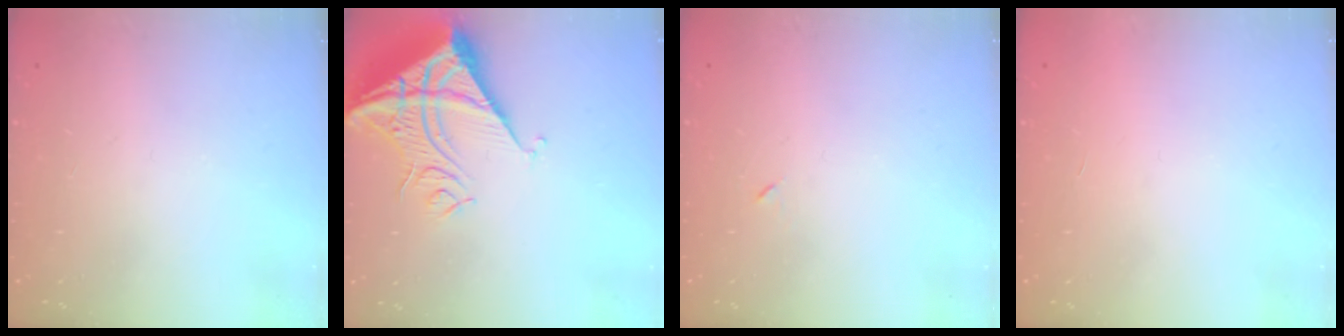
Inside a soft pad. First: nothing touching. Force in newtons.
{"total": 14.2, "press": 14.1, "slide": 1.9}
{"total": 3.3, "press": 3.2, "slide": 0.7}
{"total": 1.7, "press": 1.7, "slide": 0.1}